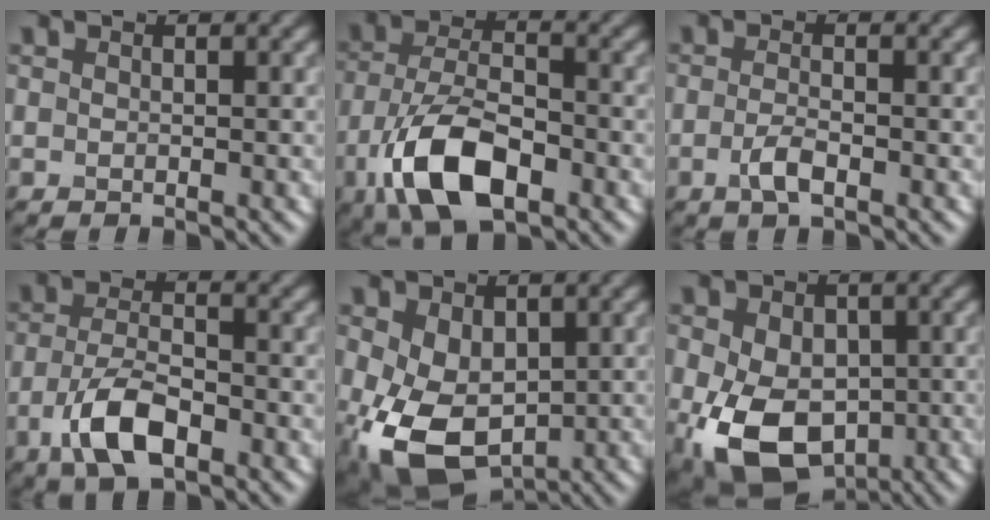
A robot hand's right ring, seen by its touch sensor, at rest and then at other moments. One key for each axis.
{"total": 9.2, "fx": -4.3, "fy": 4.4, "fz": 6.9, "tx": -0.145, "ty": -0.005, "tz": -0.088}
{"total": 2.0, "fx": -0.9, "fy": 0.7, "fz": 1.7, "tx": -0.036, "ty": -0.001, "tz": -0.020}
{"total": 5.8, "fx": -2.7, "fy": 2.5, "fz": 4.5, "tx": -0.093, "ty": -0.001, "tz": -0.055}
{"total": 8.7, "fx": -1.8, "fy": 5.9, "fz": 6.1, "tx": -0.144, "ty": -0.027, "tz": -0.027}
{"total": 11.0, "fx": -3.0, "fy": 7.5, "fz": 7.5, "tx": -0.158, "ty": -0.038, "tz": -0.049}